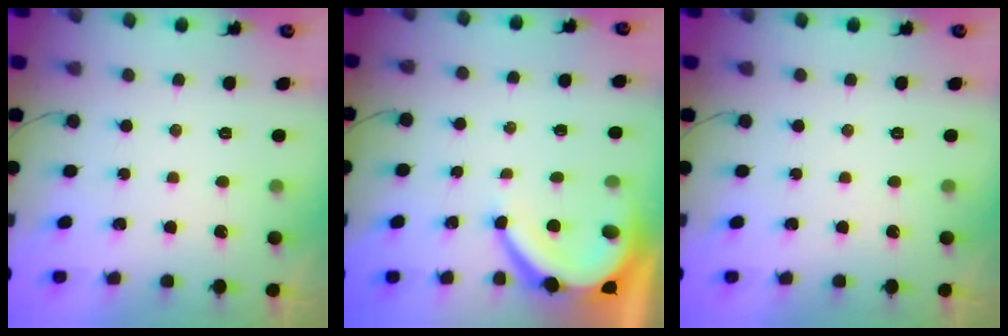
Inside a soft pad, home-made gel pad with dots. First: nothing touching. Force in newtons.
{"total": 7.0, "press": 7.0, "slide": 0.4}
{"total": 0.0}